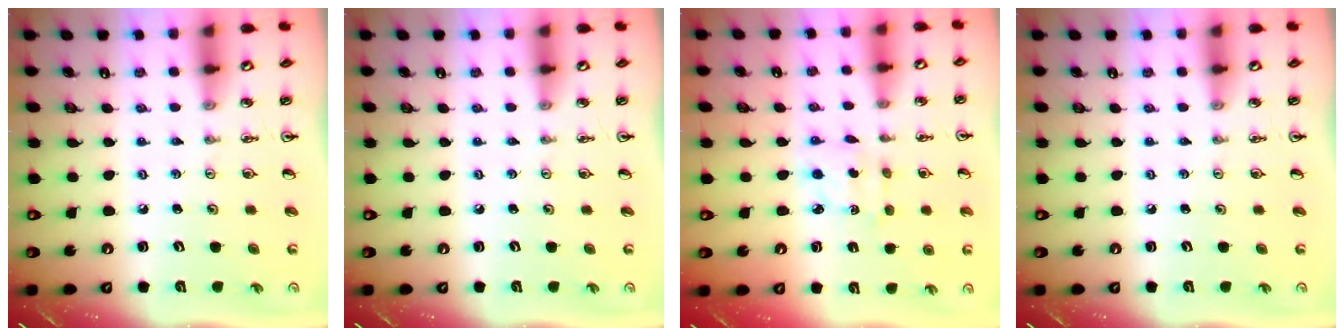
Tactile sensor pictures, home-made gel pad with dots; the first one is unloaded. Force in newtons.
{"total": 0.0}
{"total": 2.9, "press": 2.9, "slide": 0.6}
{"total": 0.0}